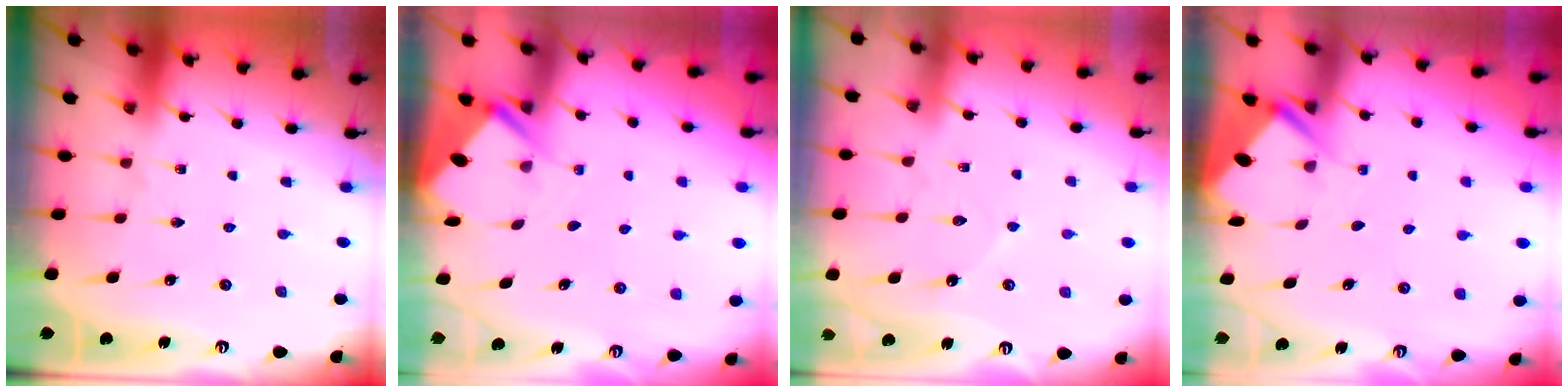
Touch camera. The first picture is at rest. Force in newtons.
{"total": 2.7, "press": 2.7, "slide": 0.4}
{"total": 3.5, "press": 3.5, "slide": 0.1}
{"total": 2.9, "press": 2.8, "slide": 0.4}